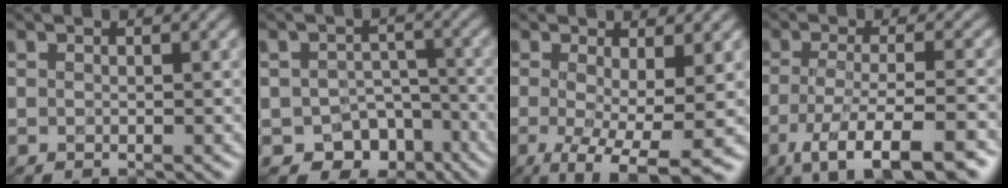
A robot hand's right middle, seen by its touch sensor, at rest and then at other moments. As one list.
[{"total": 6.6, "force": [-3.9, 4.7, 2.4], "torque": [-0.017, -0.012, -0.046]}, {"total": 6.8, "force": [-1.4, 1.7, 6.4], "torque": [-0.109, -0.016, -0.018]}, {"total": 8.4, "force": [-4.4, 2.1, 6.8], "torque": [-0.114, -0.007, -0.077]}]